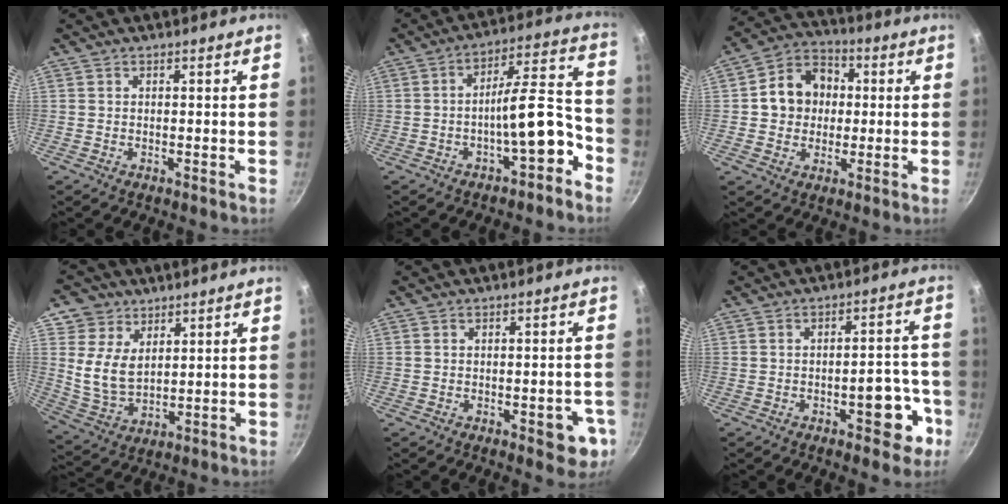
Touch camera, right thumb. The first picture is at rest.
{"total": 11.1, "force": [-5.1, 3.6, 9.2], "torque": [-0.111, 0.071, -0.071]}
{"total": 11.5, "force": [0.9, 9.9, 5.8], "torque": [-0.062, 0.021, 0.000]}
{"total": 9.2, "force": [3.9, 7.1, 4.4], "torque": [-0.054, -0.025, 0.084]}
{"total": 6.3, "force": [-2.3, 2.9, 5.1], "torque": [-0.038, 0.012, -0.025]}
{"total": 8.8, "force": [-3.8, 4.2, 6.8], "torque": [-0.049, 0.035, -0.043]}